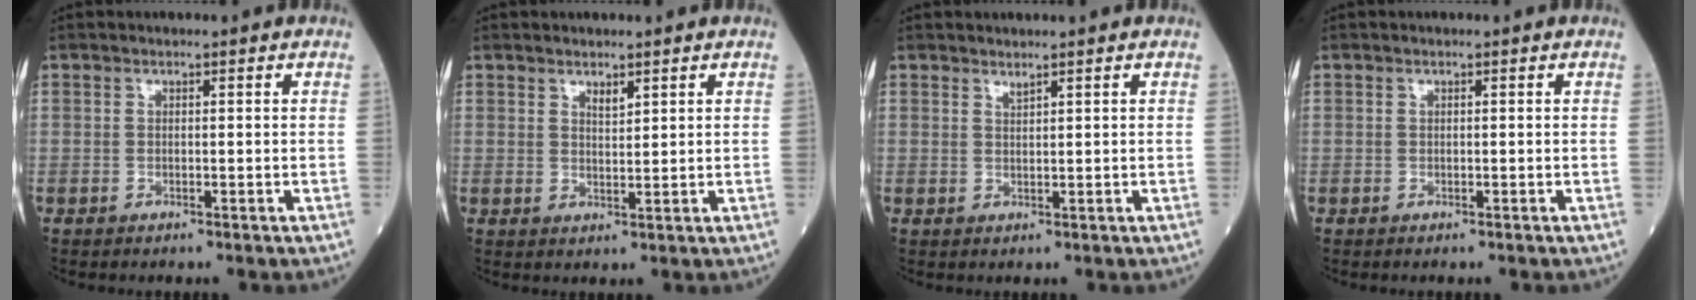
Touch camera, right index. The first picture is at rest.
{"total": 1.6, "force": [1.3, 0.4, 1.0], "torque": [-0.019, -0.002, 0.027]}
{"total": 0.8, "force": [0.7, -0.2, 0.2], "torque": [-0.013, -0.005, 0.019]}
{"total": 0.0}